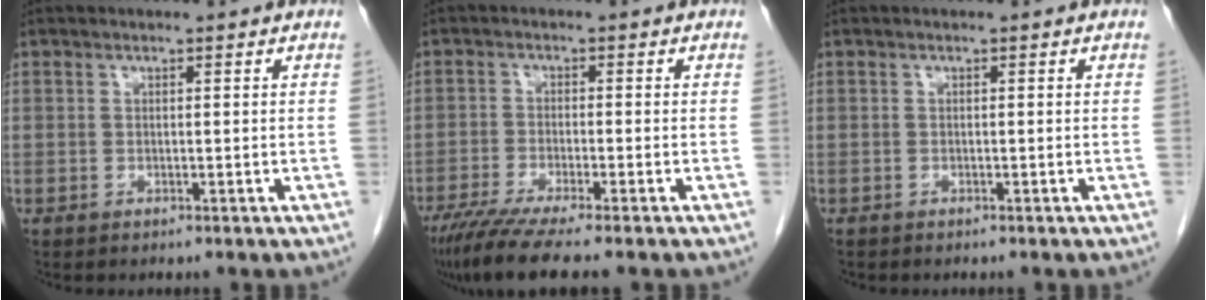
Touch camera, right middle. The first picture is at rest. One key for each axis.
{"total": 8.9, "fx": -6.9, "fy": -0.1, "fz": 5.5, "tx": -0.087, "ty": -0.025, "tz": -0.114}
{"total": 0.0}